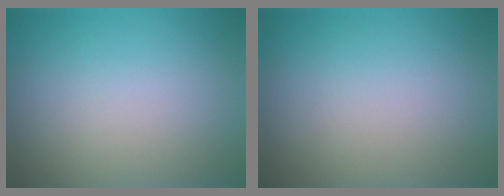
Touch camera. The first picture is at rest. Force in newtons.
{"total": 0.0}